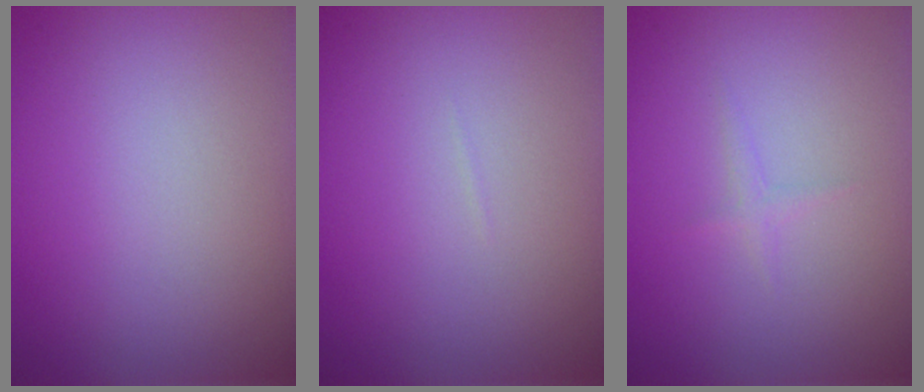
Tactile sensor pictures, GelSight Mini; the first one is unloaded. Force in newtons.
{"total": 0.0}
{"total": 0.7, "press": 0.7, "slide": 0.1}